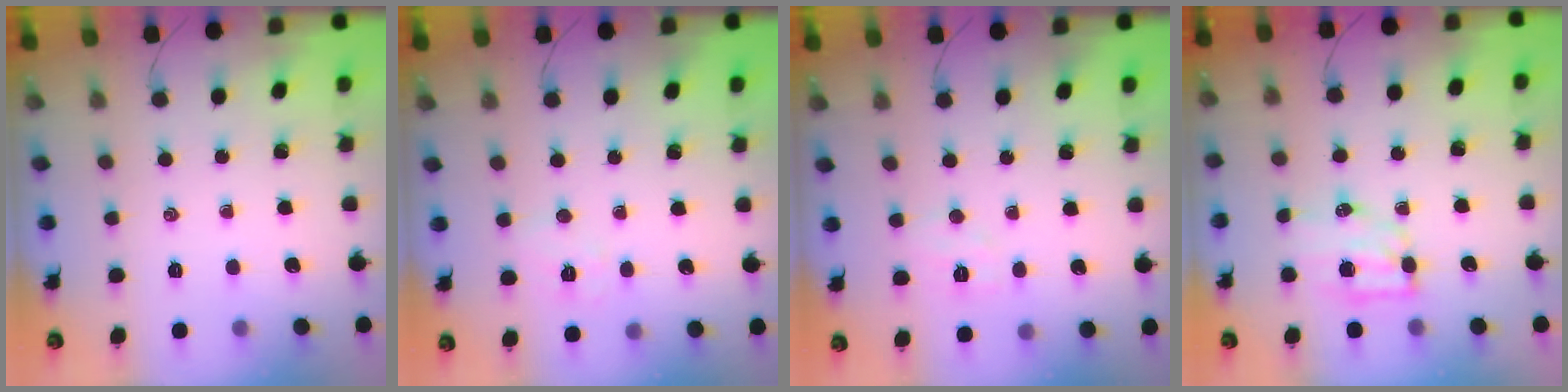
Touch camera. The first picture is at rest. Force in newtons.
{"total": 5.4, "press": 5.3, "slide": 1.0}
{"total": 4.5, "press": 4.4, "slide": 1.0}
{"total": 7.1, "press": 7.0, "slide": 0.9}